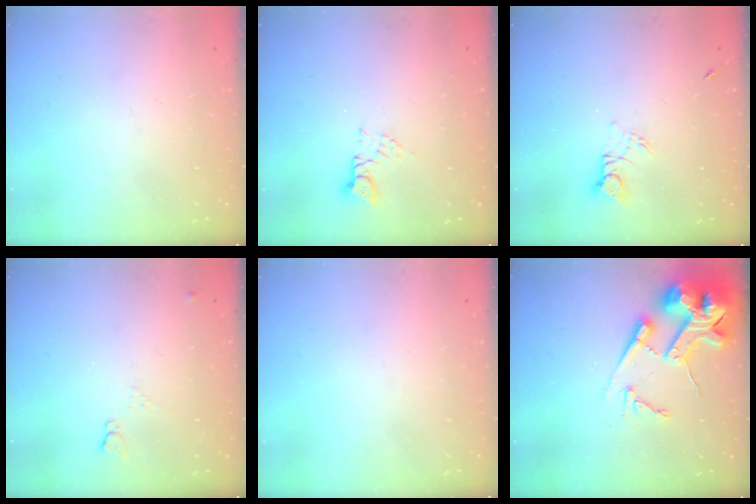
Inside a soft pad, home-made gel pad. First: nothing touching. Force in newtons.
{"total": 2.8, "press": 2.8, "slide": 0.3}
{"total": 3.8, "press": 3.8, "slide": 0.4}
{"total": 4.1, "press": 4.0, "slide": 0.7}
{"total": 0.0}
{"total": 18.1, "press": 17.9, "slide": 2.7}